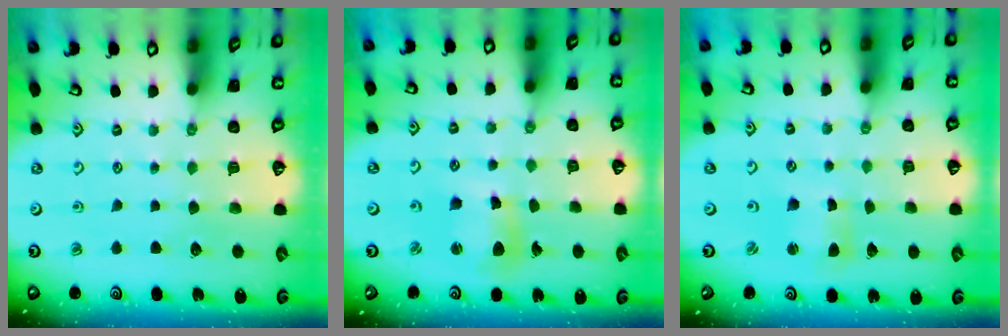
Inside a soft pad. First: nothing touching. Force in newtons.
{"total": 8.2, "press": 8.2, "slide": 0.5}
{"total": 3.2, "press": 3.2, "slide": 0.4}